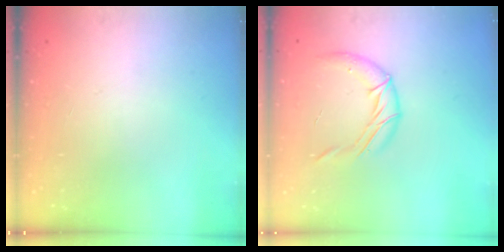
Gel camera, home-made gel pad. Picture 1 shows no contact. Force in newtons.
{"total": 10.8, "press": 10.7, "slide": 1.3}